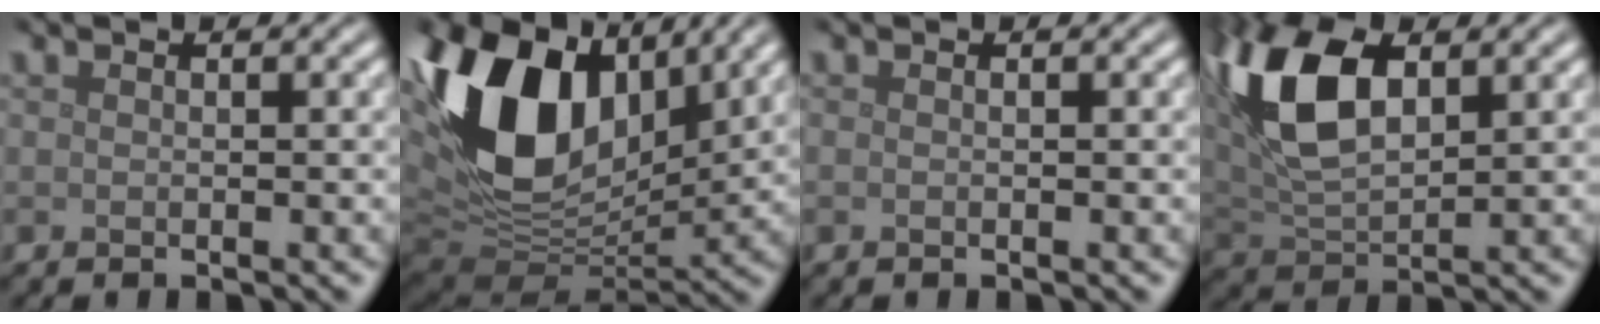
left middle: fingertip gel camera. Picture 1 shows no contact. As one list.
[{"total": 14.6, "force": [4.7, 8.9, 10.6], "torque": [-0.216, 0.012, 0.085]}, {"total": 0.0}, {"total": 9.4, "force": [3.2, 4.8, 7.5], "torque": [-0.164, 0.015, 0.053]}]